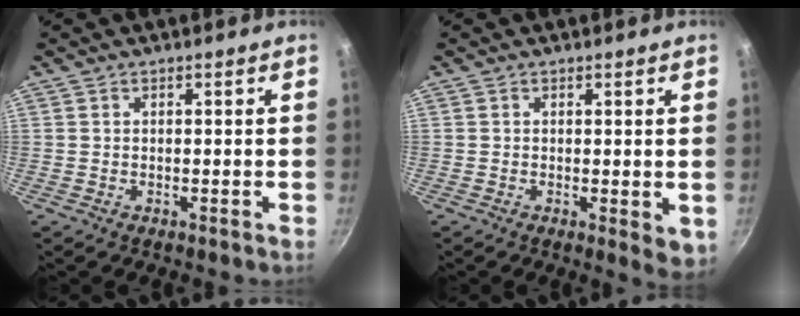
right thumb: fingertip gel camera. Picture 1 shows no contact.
{"total": 3.6, "force": [-0.4, 1.1, 3.4], "torque": [-0.045, -0.012, -0.005]}